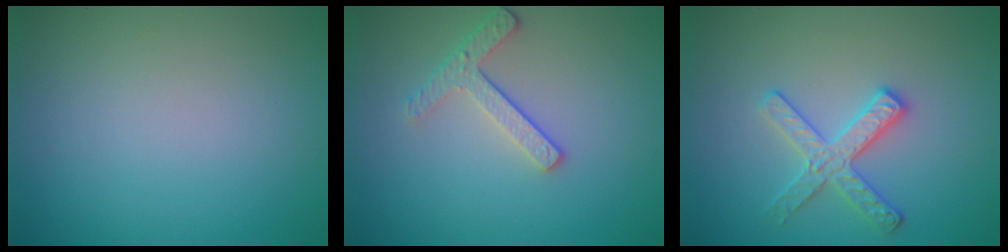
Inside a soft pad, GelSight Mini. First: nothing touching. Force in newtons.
{"total": 2.5, "press": 2.2, "slide": 1.1}
{"total": 2.8, "press": 2.8, "slide": 0.3}